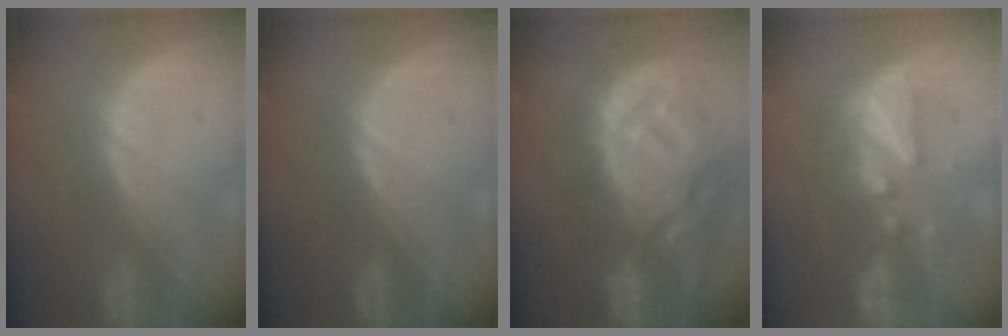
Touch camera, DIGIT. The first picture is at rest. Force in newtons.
{"total": 0.0}
{"total": 14.0, "press": 12.1, "slide": 6.9}
{"total": 8.3, "press": 8.1, "slide": 1.9}